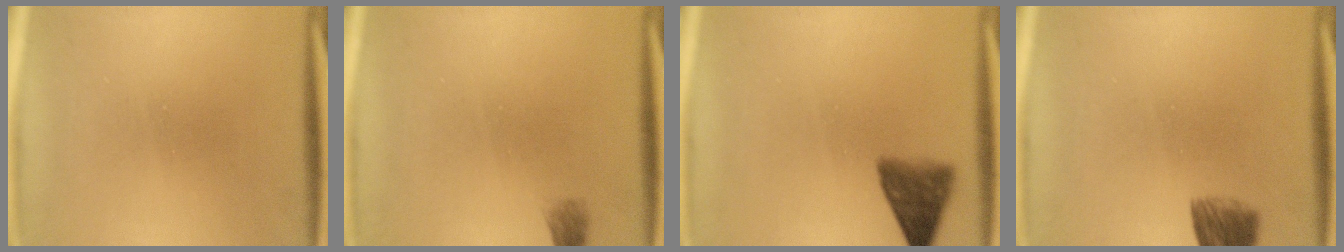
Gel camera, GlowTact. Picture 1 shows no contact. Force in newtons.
{"total": 1.1}
{"total": 5.2}
{"total": 4.8}